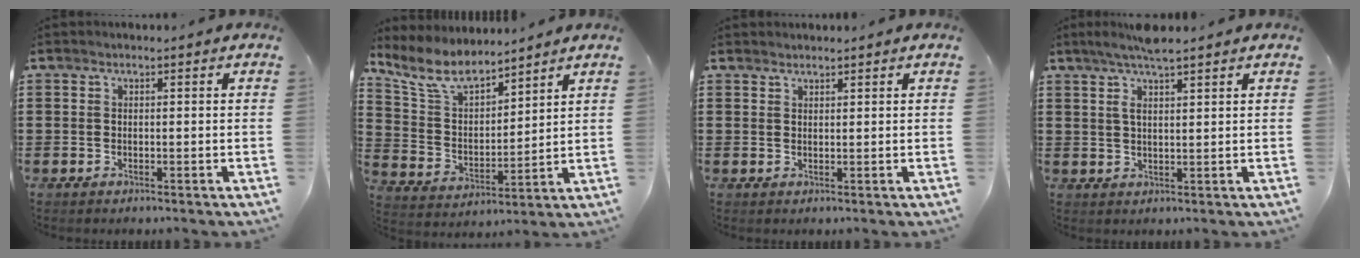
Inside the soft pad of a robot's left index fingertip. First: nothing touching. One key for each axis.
{"total": 8.0, "fx": 6.8, "fy": 2.5, "fz": 3.3, "tx": -0.098, "ty": -0.026, "tz": 0.123}
{"total": 1.1, "fx": 1.1, "fy": 0.2, "fz": 0.0, "tx": -0.002, "ty": 0.000, "tz": 0.022}
{"total": 4.5, "fx": 3.1, "fy": 0.6, "fz": 3.2, "tx": -0.068, "ty": -0.001, "tz": 0.053}